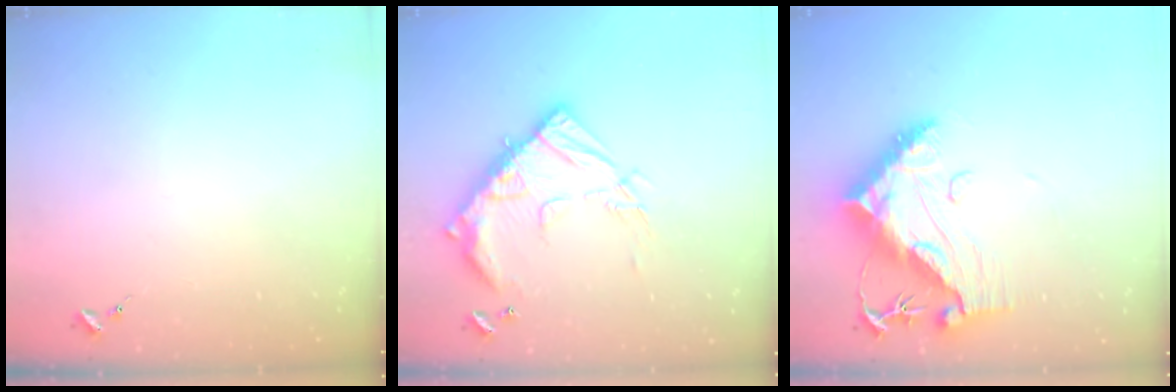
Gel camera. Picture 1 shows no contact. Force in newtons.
{"total": 17.8, "press": 17.7, "slide": 1.9}
{"total": 16.5, "press": 16.4, "slide": 1.3}